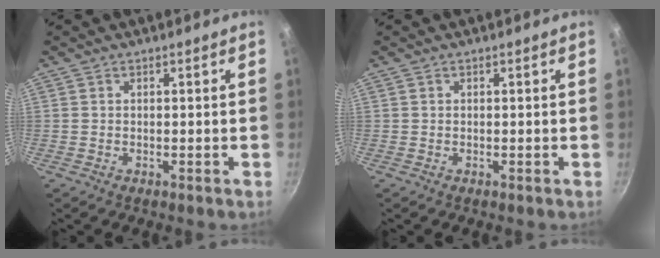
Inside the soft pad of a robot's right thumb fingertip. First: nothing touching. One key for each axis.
{"total": 0.0}